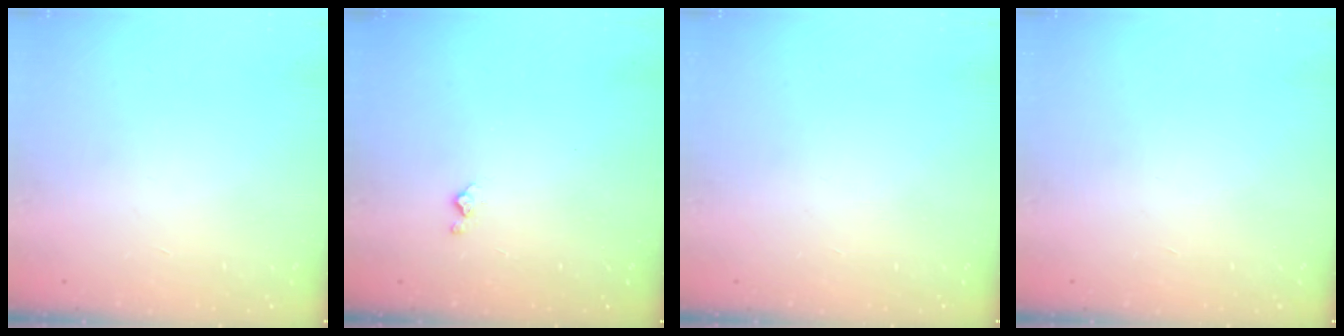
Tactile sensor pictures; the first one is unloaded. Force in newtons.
{"total": 2.9, "press": 2.9, "slide": 0.5}
{"total": 0.0}
{"total": 0.0}